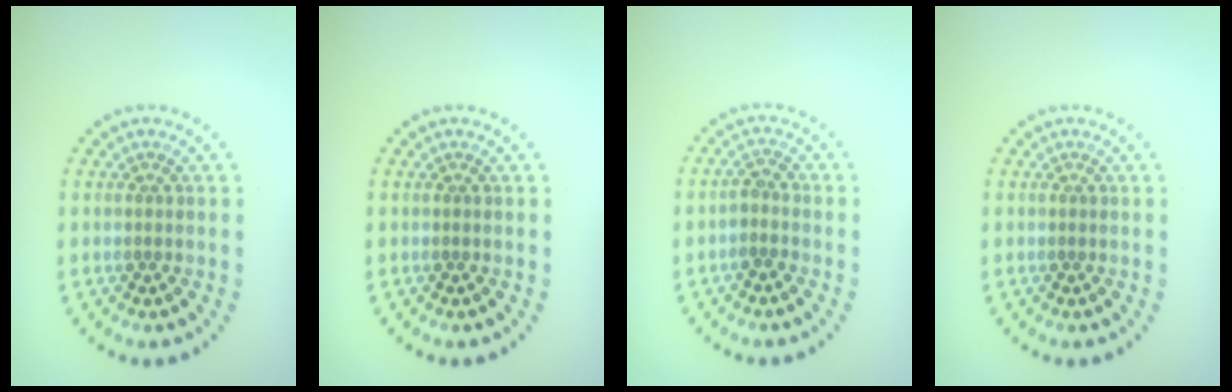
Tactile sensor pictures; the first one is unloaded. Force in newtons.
{"total": 0.0}
{"total": 1.4, "press": 1.1, "slide": 0.8}
{"total": 0.0}